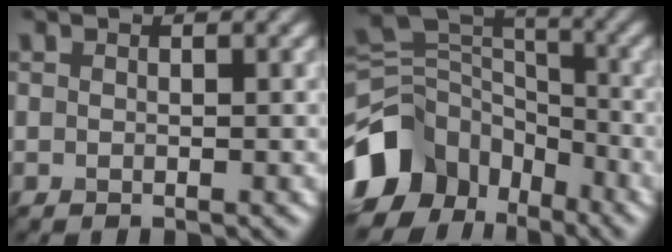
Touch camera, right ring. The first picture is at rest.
{"total": 11.5, "force": [-6.0, 8.2, 5.5], "torque": [-0.124, 0.008, -0.114]}